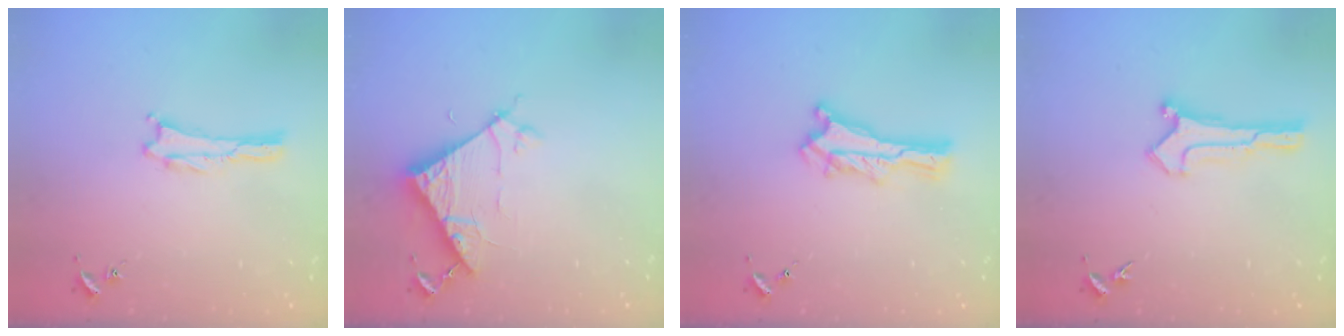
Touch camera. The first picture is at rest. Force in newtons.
{"total": 6.7, "press": 6.7, "slide": 0.3}
{"total": 1.4, "press": 1.4, "slide": 0.2}
{"total": 0.0}